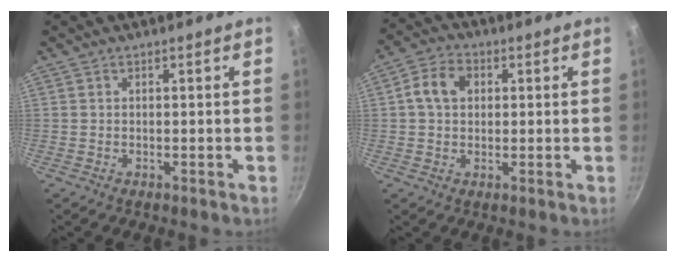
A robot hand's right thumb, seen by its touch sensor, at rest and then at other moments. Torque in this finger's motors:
{"motor_torque": [-0.11, 0.21, 0.46, -0.46, 0.02]}